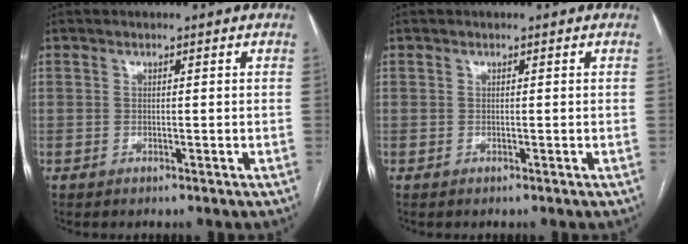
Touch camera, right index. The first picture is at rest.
{"total": 0.0}